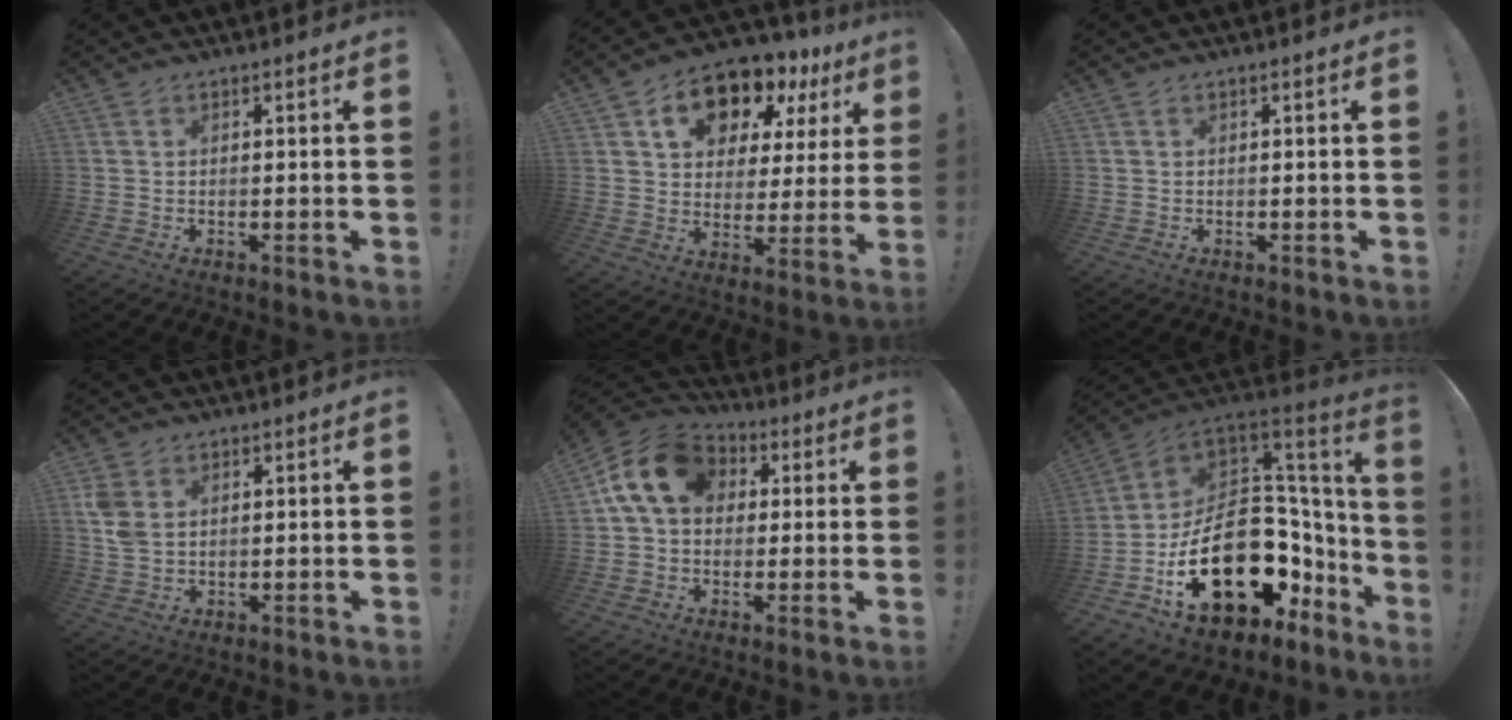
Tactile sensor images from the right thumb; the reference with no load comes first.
{"total": 14.9, "force": [9.4, 8.4, 7.9], "torque": [-0.122, -0.061, 0.163]}
{"total": 0.0}
{"total": 5.6, "force": [2.0, 3.8, 3.6], "torque": [-0.068, -0.007, 0.038]}
{"total": 14.1, "force": [3.9, 10.6, 8.5], "torque": [-0.142, 0.003, 0.077]}
{"total": 28.7, "force": [-8.1, 18.4, 20.6], "torque": [-0.332, 0.028, -0.083]}